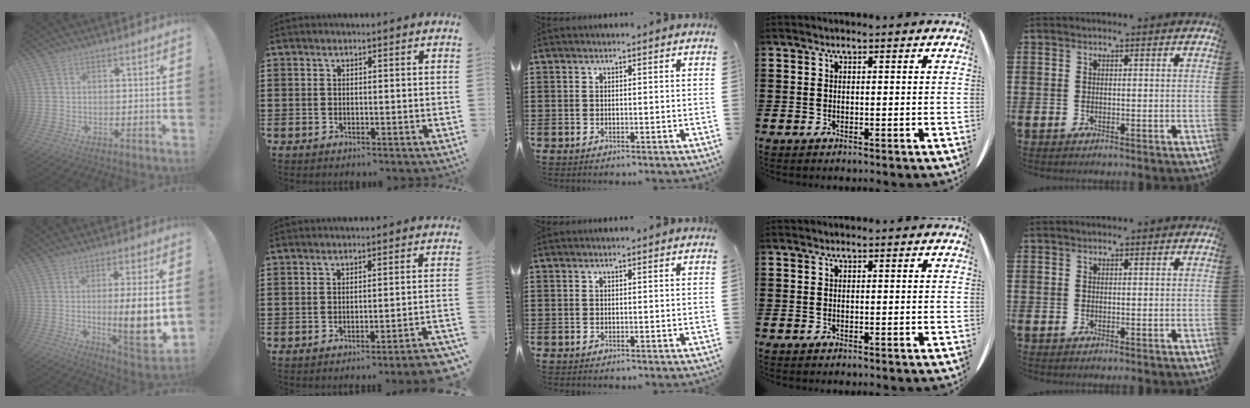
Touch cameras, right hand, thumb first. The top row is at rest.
{"thumb": {"total": 14.1, "force": [-0.6, 2.2, 13.9], "torque": [-0.206, -0.017, -0.008]}, "index": {"total": 2.7, "force": [-2.2, -0.6, 1.5], "torque": [-0.025, -0.008, -0.045]}}